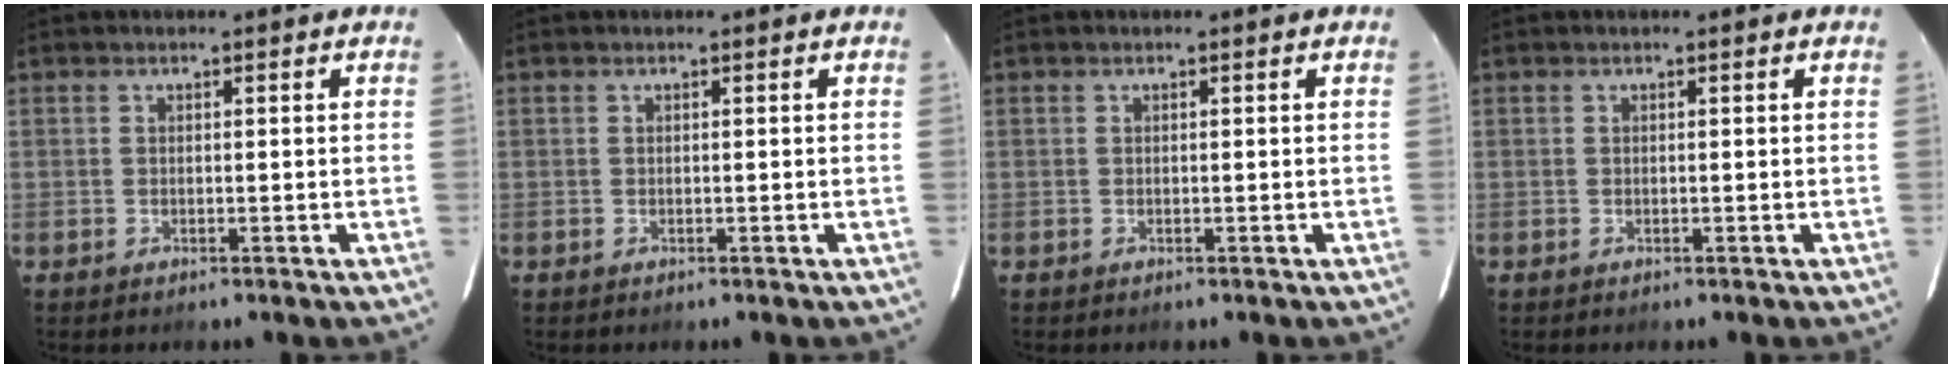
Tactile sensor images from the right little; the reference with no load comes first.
{"total": 0.0}
{"total": 0.0}
{"total": 0.0}